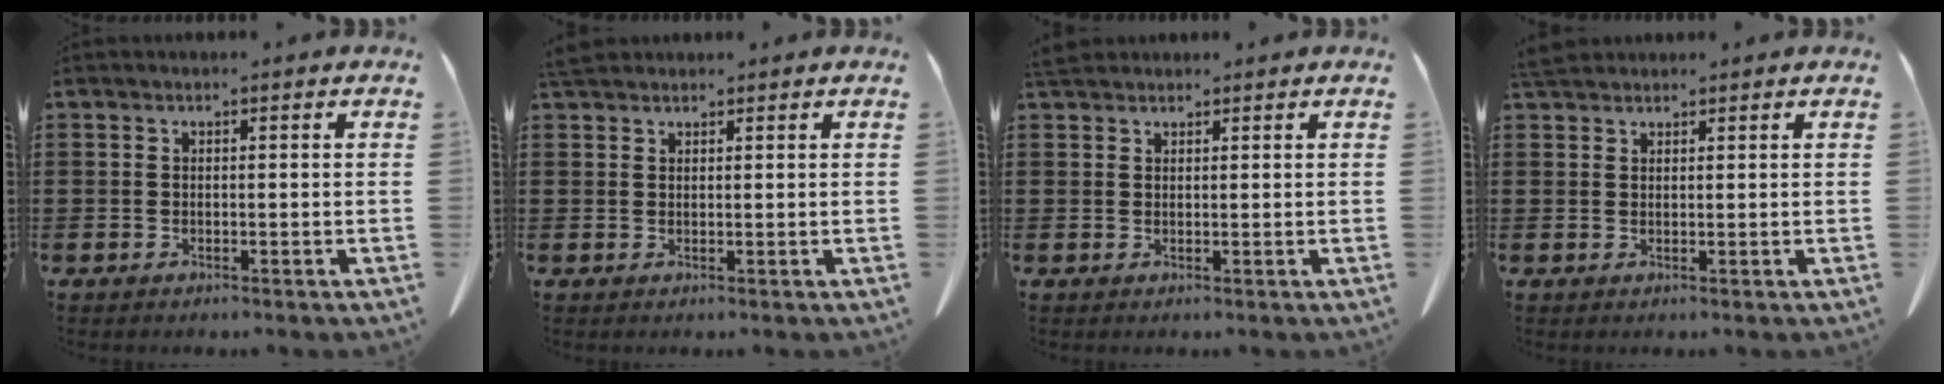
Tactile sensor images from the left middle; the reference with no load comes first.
{"total": 2.3, "force": [2.0, 0.8, 0.9], "torque": [-0.026, 0.003, 0.040]}
{"total": 2.2, "force": [2.0, 0.7, 0.8], "torque": [-0.023, 0.003, 0.040]}
{"total": 2.6, "force": [2.3, 0.7, 0.9], "torque": [-0.025, 0.001, 0.047]}